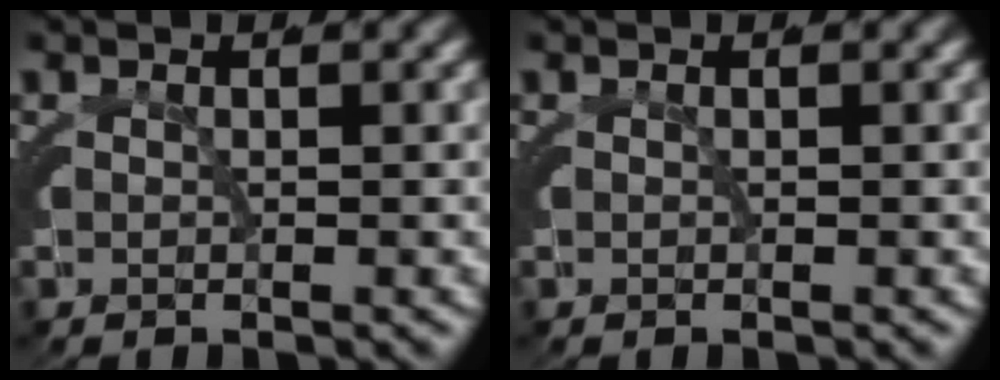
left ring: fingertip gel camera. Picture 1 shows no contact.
{"total": 0.0}